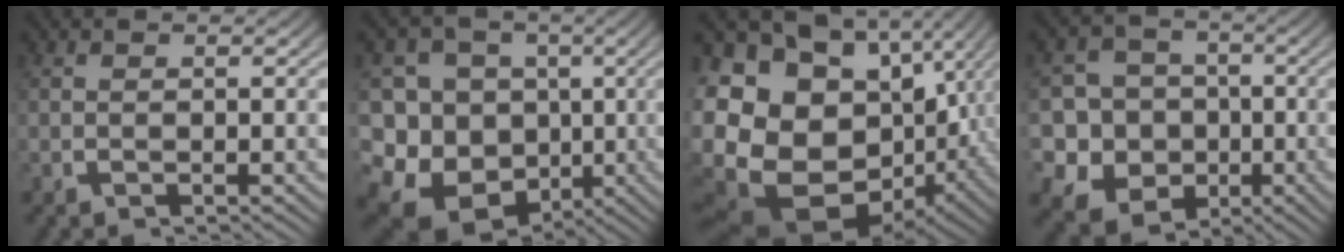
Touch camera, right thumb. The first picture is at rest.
{"total": 17.2, "force": [-4.5, 14.0, 8.8], "torque": [-0.204, -0.078, -0.058]}
{"total": 25.2, "force": [-1.8, 19.3, 16.1], "torque": [-0.347, -0.083, -0.003]}
{"total": 15.6, "force": [-5.0, 13.4, 6.3], "torque": [-0.145, -0.075, -0.072]}